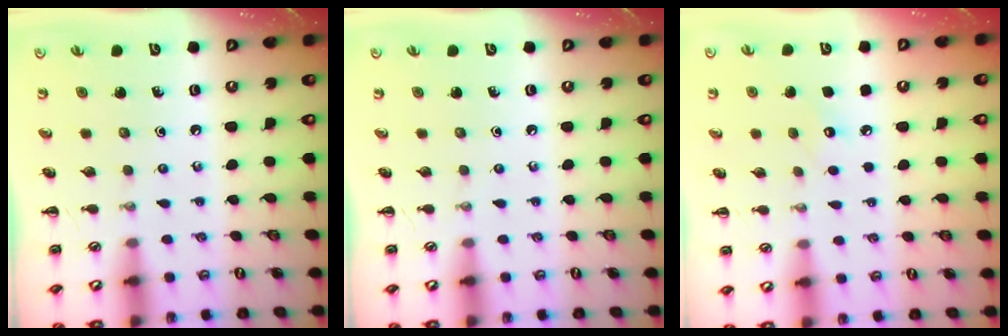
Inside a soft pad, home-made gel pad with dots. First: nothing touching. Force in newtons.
{"total": 0.0}
{"total": 5.0, "press": 4.9, "slide": 1.1}